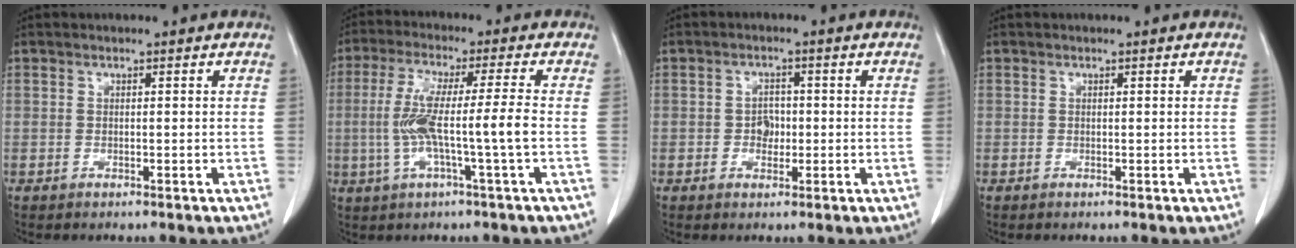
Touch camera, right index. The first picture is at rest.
{"total": 9.5, "force": [-1.5, -0.7, 9.3], "torque": [-0.186, 0.005, -0.029]}
{"total": 2.4, "force": [-0.5, 1.9, 1.4], "torque": [-0.015, 0.007, -0.007]}
{"total": 0.0}